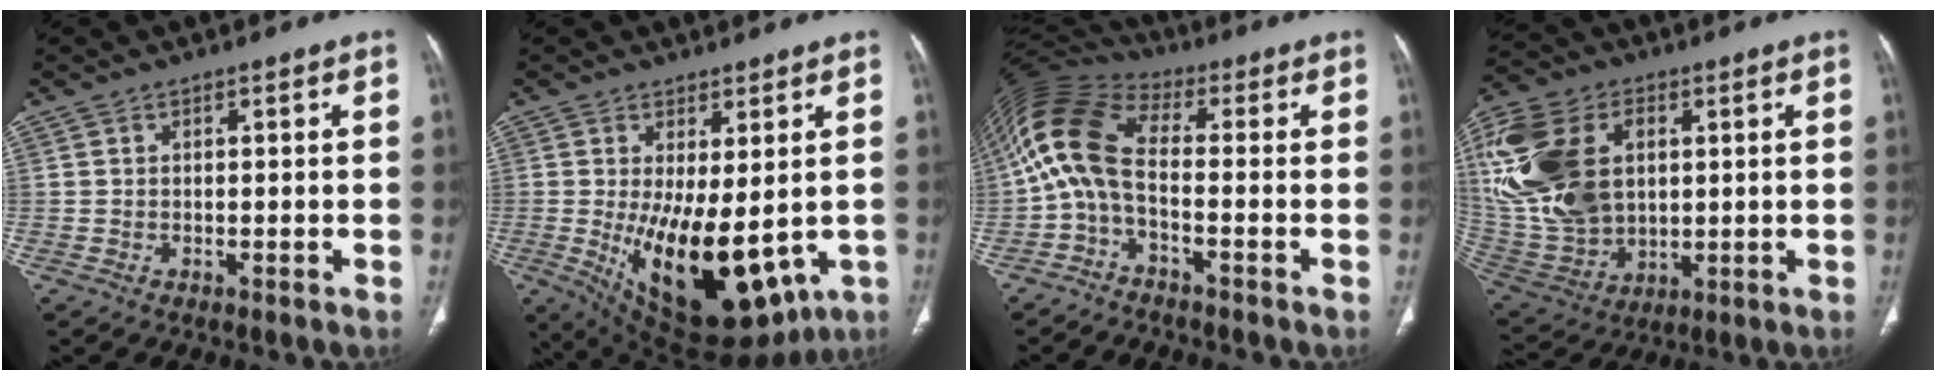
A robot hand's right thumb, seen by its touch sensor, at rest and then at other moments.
{"total": 18.2, "force": [-2.6, 8.3, 15.9], "torque": [-0.241, -0.029, -0.006]}
{"total": 11.5, "force": [-2.2, 5.5, 9.9], "torque": [-0.210, 0.061, -0.056]}
{"total": 24.7, "force": [5.1, 16.9, 17.4], "torque": [-0.382, -0.001, 0.109]}